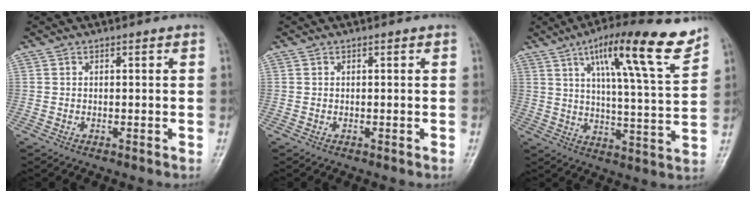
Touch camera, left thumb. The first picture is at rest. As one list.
[{"total": 0.0}, {"total": 17.7, "force": [11.0, 2.3, 13.6], "torque": [-0.193, -0.046, 0.169]}]